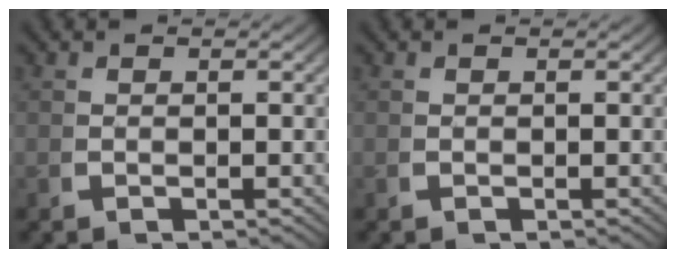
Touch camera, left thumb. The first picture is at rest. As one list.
[{"total": 0.0}]